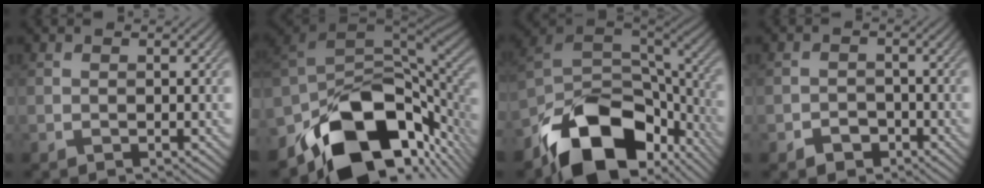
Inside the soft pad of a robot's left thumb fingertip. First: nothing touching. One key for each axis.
{"total": 15.9, "fx": -7.7, "fy": 9.3, "fz": 10.3, "tx": -0.187, "ty": -0.027, "tz": -0.127}
{"total": 16.6, "fx": -9.8, "fy": 9.0, "fz": 9.9, "tx": -0.196, "ty": -0.031, "tz": -0.162}
{"total": 2.4, "fx": -1.6, "fy": 1.6, "fz": 0.7, "tx": -0.006, "ty": 0.004, "tz": -0.032}